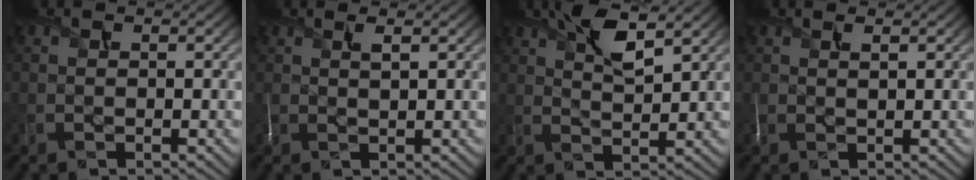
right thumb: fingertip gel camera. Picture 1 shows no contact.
{"total": 1.9, "force": [0.9, 0.3, 1.6], "torque": [-0.039, 0.005, 0.016]}
{"total": 6.2, "force": [3.7, 1.7, 4.7], "torque": [-0.096, 0.006, 0.070]}
{"total": 1.6, "force": [0.7, 0.3, 1.3], "torque": [-0.032, 0.004, 0.014]}